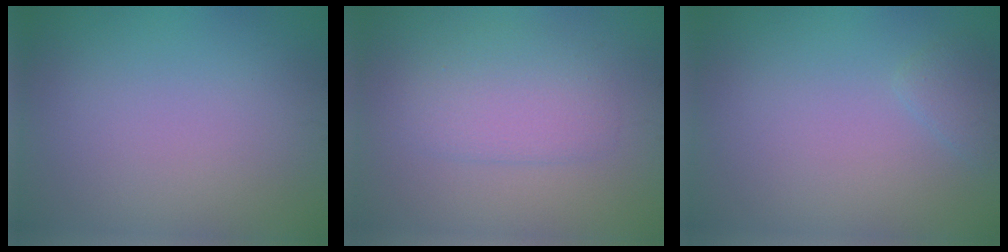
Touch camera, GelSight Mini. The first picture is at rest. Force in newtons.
{"total": 3.1, "press": 3.1, "slide": 0.0}
{"total": 1.0, "press": 1.0, "slide": 0.1}